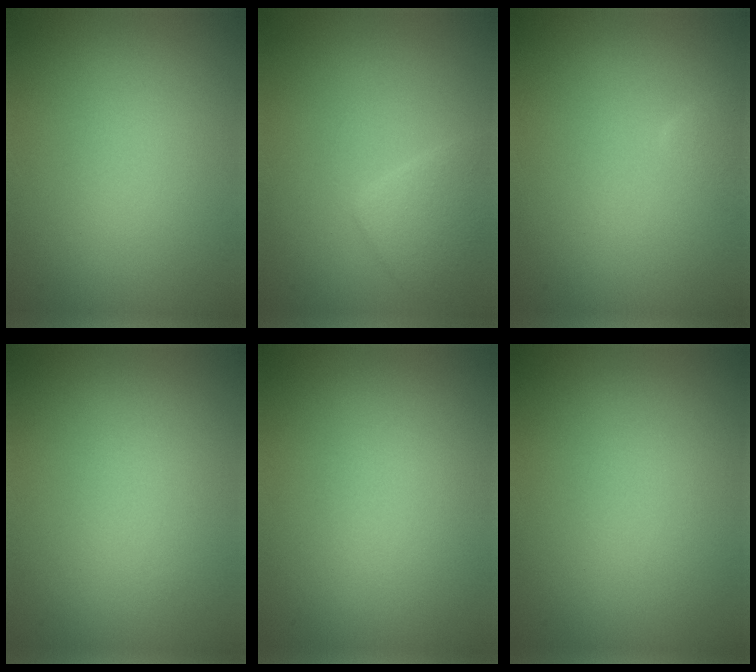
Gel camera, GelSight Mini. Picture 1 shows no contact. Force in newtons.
{"total": 2.5, "press": 2.5, "slide": 0.2}
{"total": 0.9, "press": 0.9, "slide": 0.1}
{"total": 0.0}
{"total": 0.0}
{"total": 0.0}